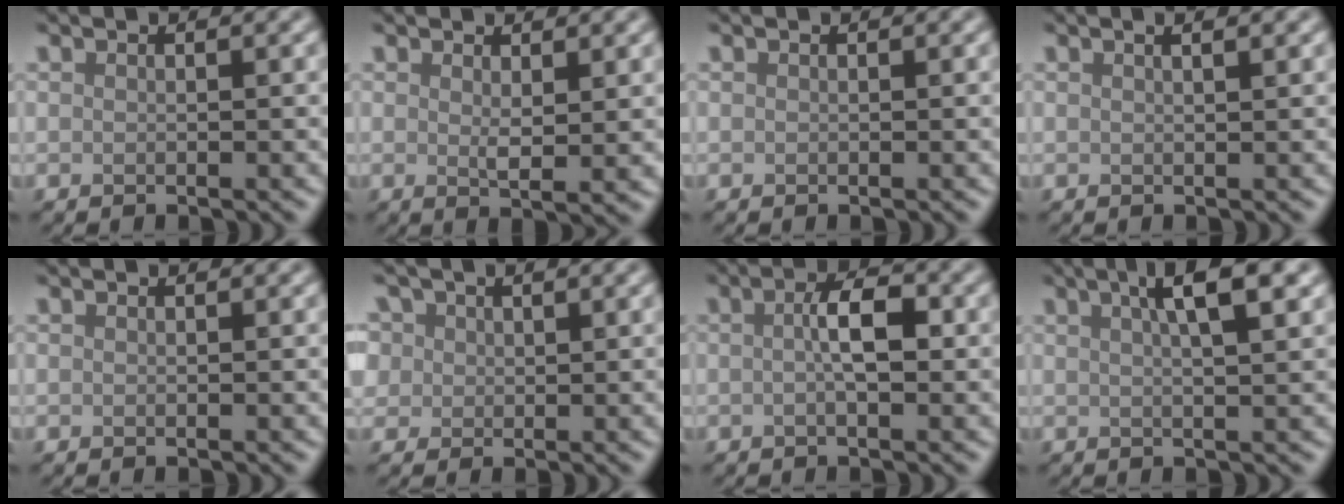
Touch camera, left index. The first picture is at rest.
{"total": 1.8, "force": [0.8, 0.3, 1.6], "torque": [-0.026, -0.007, 0.015]}
{"total": 0.0}
{"total": 2.2, "force": [1.2, 0.8, 1.6], "torque": [-0.008, 0.001, -0.002]}
{"total": 0.0}
{"total": 4.4, "force": [2.1, 3.3, 2.0], "torque": [-0.066, 0.015, 0.030]}
{"total": 2.9, "force": [0.1, 0.8, 2.8], "torque": [-0.049, 0.006, -0.003]}
{"total": 5.1, "force": [2.2, 1.3, 4.4], "torque": [-0.047, 0.017, 0.023]}